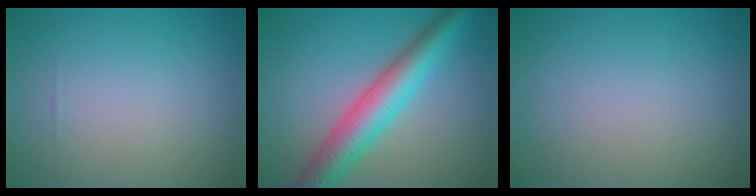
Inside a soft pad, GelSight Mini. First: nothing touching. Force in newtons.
{"total": 6.4, "press": 6.4, "slide": 0.2}
{"total": 0.0}